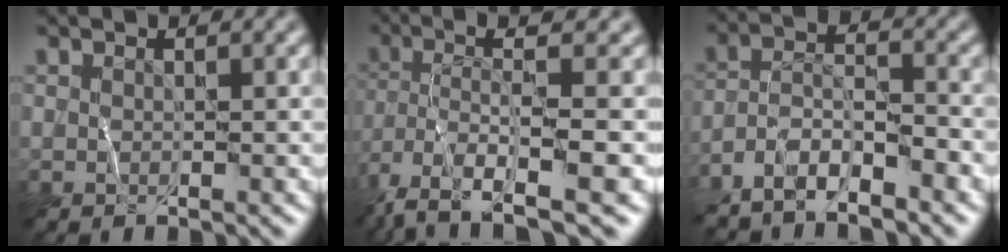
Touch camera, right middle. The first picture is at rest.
{"total": 8.3, "force": [-3.4, 1.8, 7.3], "torque": [-0.142, -0.003, -0.065]}
{"total": 5.5, "force": [-4.6, 1.0, 2.9], "torque": [-0.049, 0.006, -0.091]}